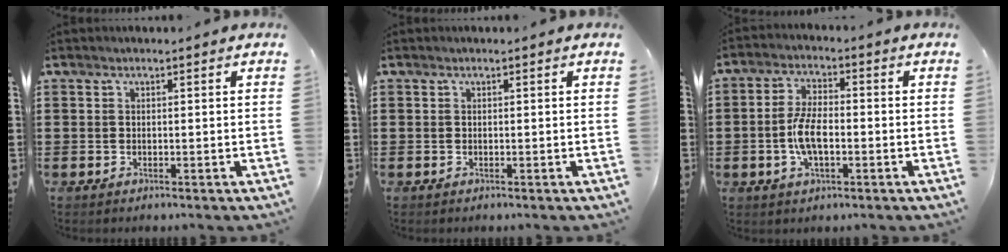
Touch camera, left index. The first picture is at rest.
{"total": 0.0}
{"total": 6.6, "force": [-1.4, 2.7, 5.8], "torque": [-0.130, 0.000, -0.031]}